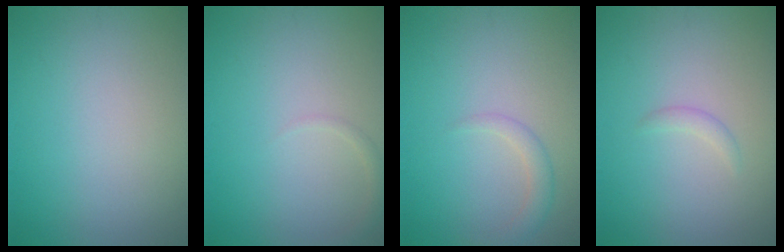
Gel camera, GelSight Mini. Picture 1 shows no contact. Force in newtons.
{"total": 0.8, "press": 0.8, "slide": 0.1}
{"total": 1.7, "press": 1.7, "slide": 0.1}
{"total": 0.9, "press": 0.9, "slide": 0.0}